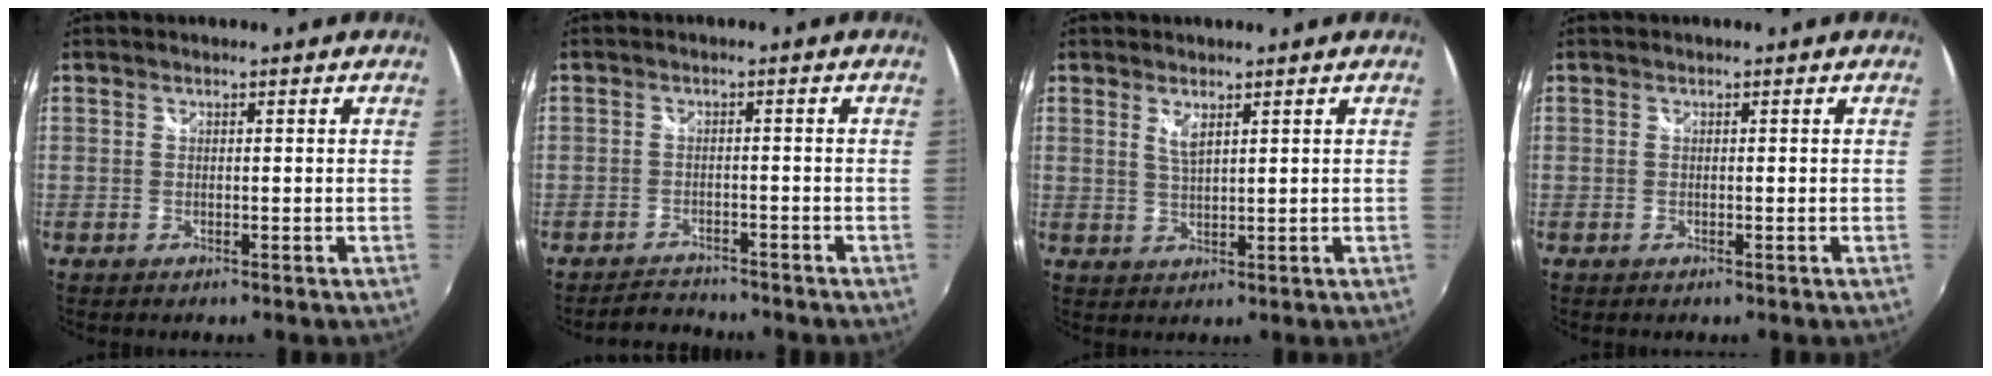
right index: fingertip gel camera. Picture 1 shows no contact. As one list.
[{"total": 3.9, "force": [-3.7, 1.3, 0.1], "torque": [-0.018, 0.007, -0.062]}, {"total": 2.5, "force": [1.4, 0.6, 2.0], "torque": [-0.036, -0.003, 0.025]}, {"total": 0.0}]